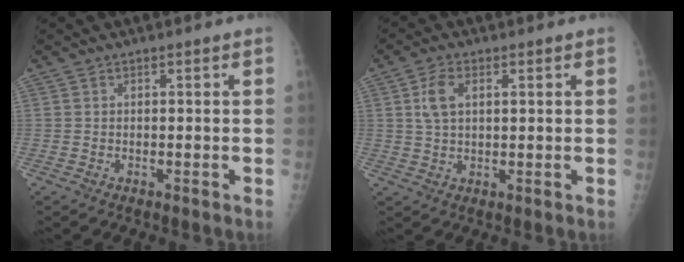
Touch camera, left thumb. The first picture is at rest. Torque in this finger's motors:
{"motor_torque": [0.18, -0.01, 0.42, -0.27, 0.02]}